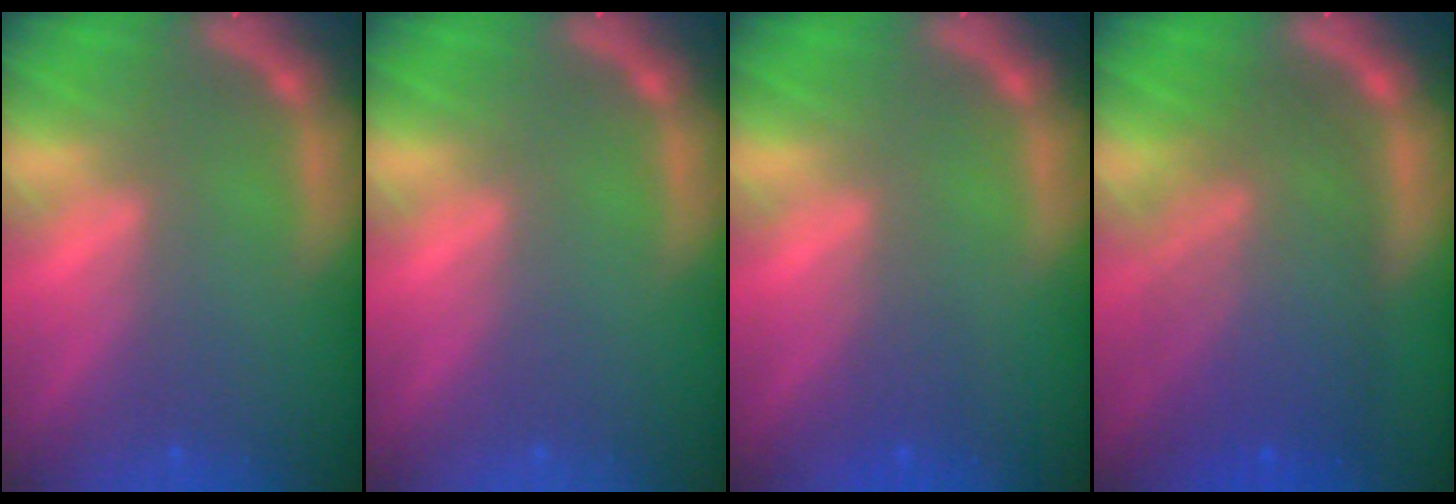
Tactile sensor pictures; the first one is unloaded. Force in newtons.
{"total": 0.0}
{"total": 1.5}
{"total": 9.5}